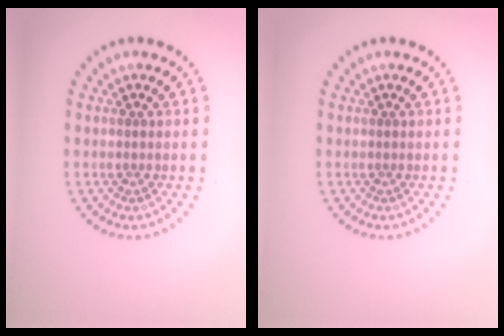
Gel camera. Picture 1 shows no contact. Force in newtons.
{"total": 0.0}